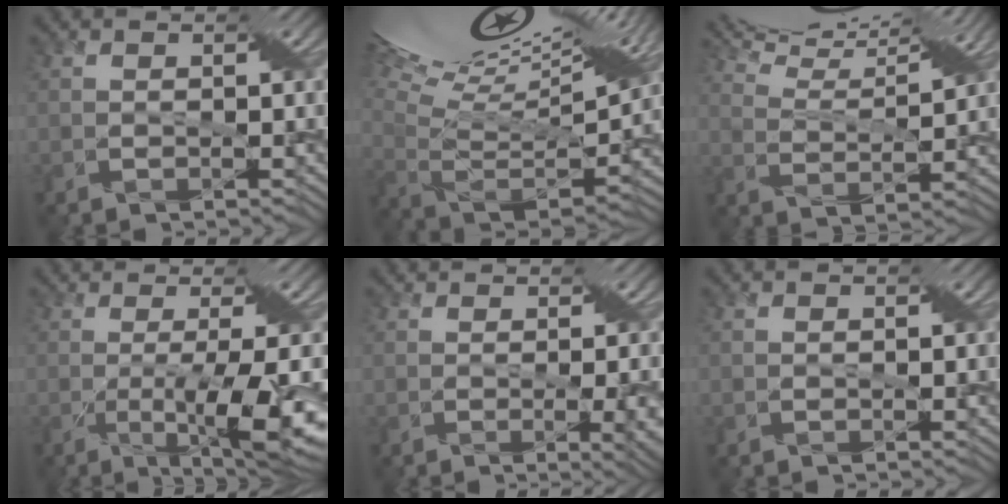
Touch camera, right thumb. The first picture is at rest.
{"total": 19.4, "force": [12.9, 4.3, 13.8], "torque": [-0.299, 0.041, 0.199]}
{"total": 12.6, "force": [11.2, 1.2, 5.6], "torque": [-0.139, 0.005, 0.163]}
{"total": 9.6, "force": [-2.6, 1.3, 9.2], "torque": [-0.149, -0.013, -0.026]}
{"total": 4.9, "force": [-0.3, 2.0, 4.5], "torque": [-0.067, -0.014, 0.007]}
{"total": 0.0}